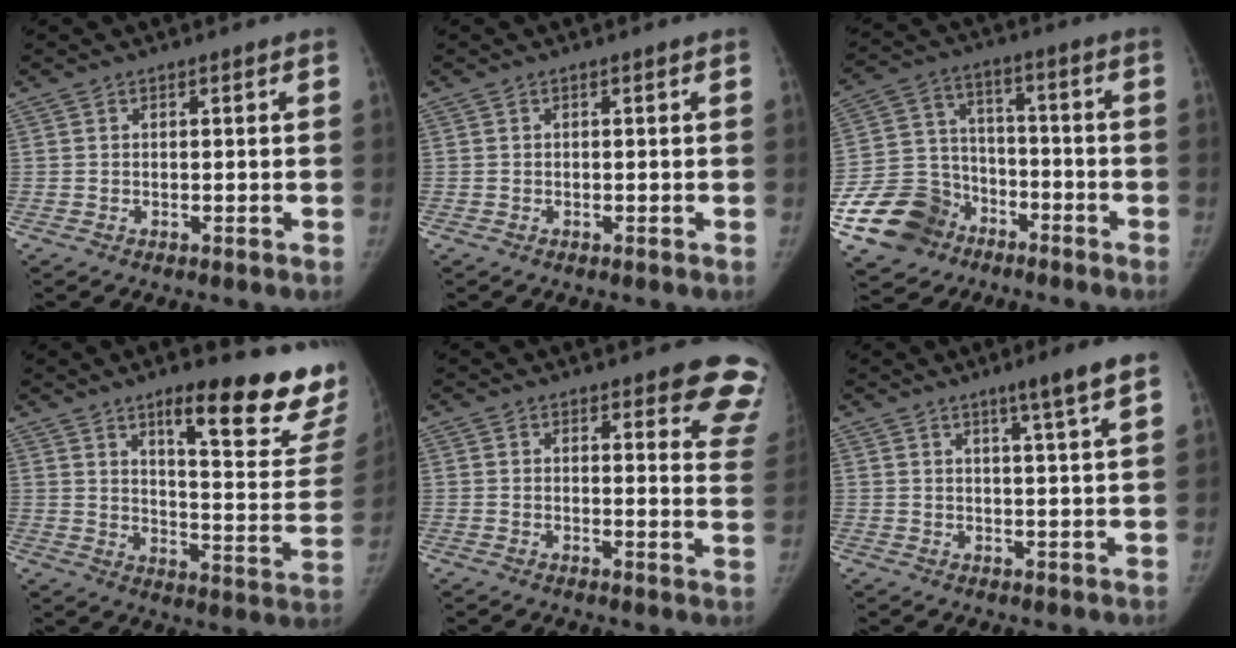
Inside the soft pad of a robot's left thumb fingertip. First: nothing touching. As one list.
[{"total": 0.0}, {"total": 15.0, "force": [-8.1, 11.9, 4.4], "torque": [-0.059, 0.068, -0.139]}, {"total": 22.3, "force": [15.6, 5.1, 15.2], "torque": [-0.159, -0.108, 0.209]}, {"total": 10.6, "force": [8.8, 3.1, 5.1], "torque": [-0.011, -0.054, 0.071]}, {"total": 5.9, "force": [3.7, -0.6, 4.5], "torque": [-0.071, -0.022, 0.057]}]